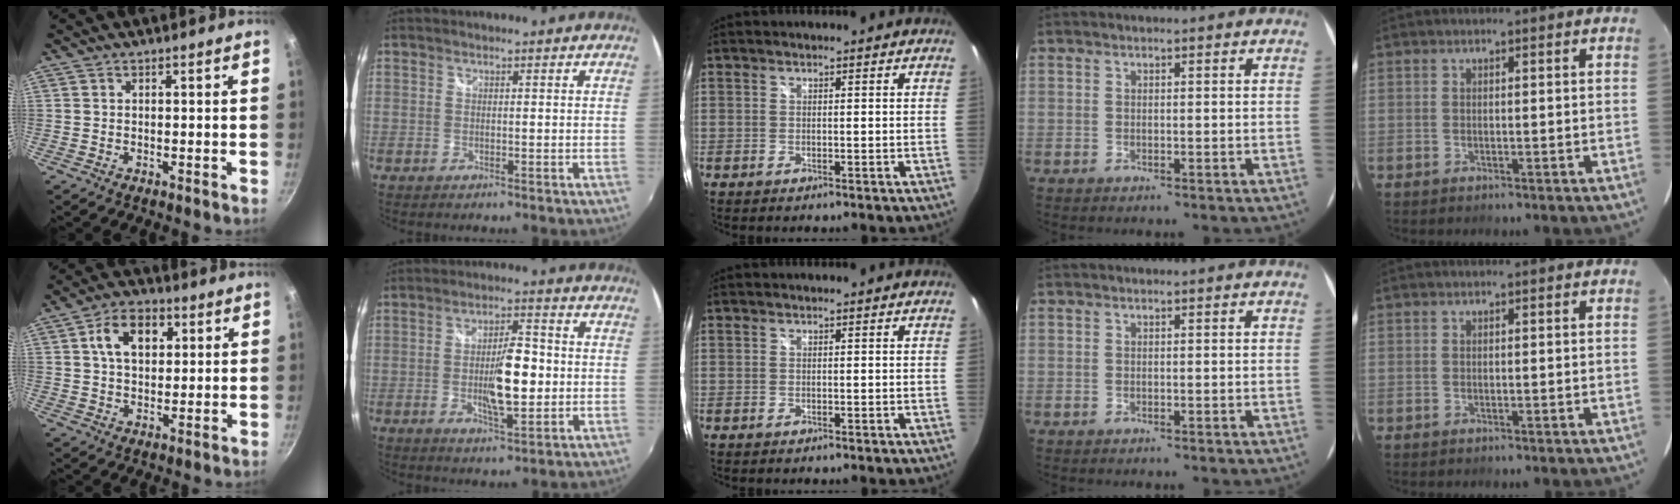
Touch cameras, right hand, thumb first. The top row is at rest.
{"thumb": {"total": 9.2, "force": [2.8, 6.1, 6.3], "torque": [-0.085, 0.004, 0.040]}, "index": {"total": 9.9, "force": [-1.2, 3.2, 9.3], "torque": [-0.160, -0.002, -0.017]}}